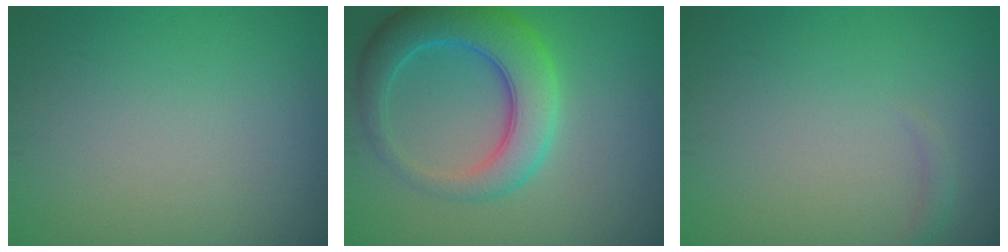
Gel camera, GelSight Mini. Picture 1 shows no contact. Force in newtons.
{"total": 6.7, "press": 6.7, "slide": 0.4}
{"total": 0.7, "press": 0.7, "slide": 0.2}